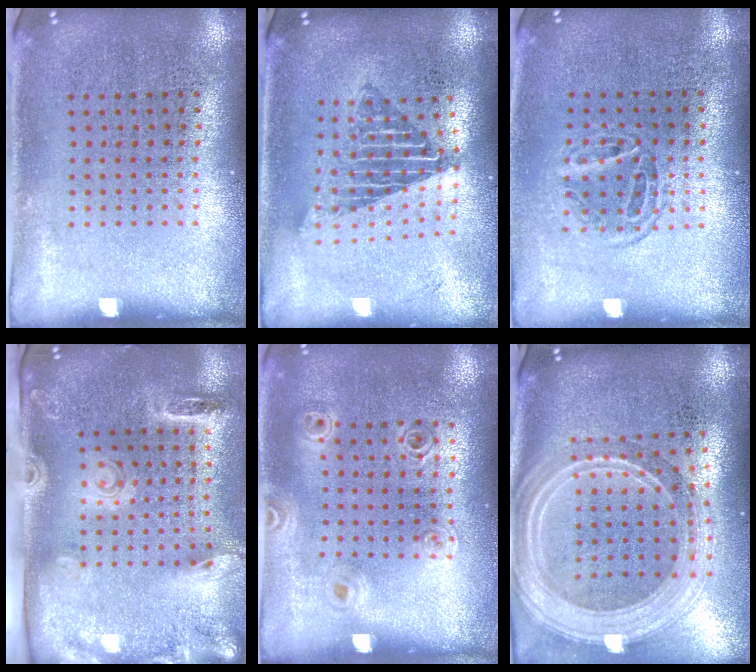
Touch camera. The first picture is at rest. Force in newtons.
{"total": 1.6, "press": 1.3, "slide": 0.9}
{"total": 1.1, "press": 1.0, "slide": 0.5}
{"total": 2.7, "press": 1.9, "slide": 1.9}
{"total": 1.0, "press": 0.9, "slide": 0.2}
{"total": 2.8, "press": 2.4, "slide": 1.6}